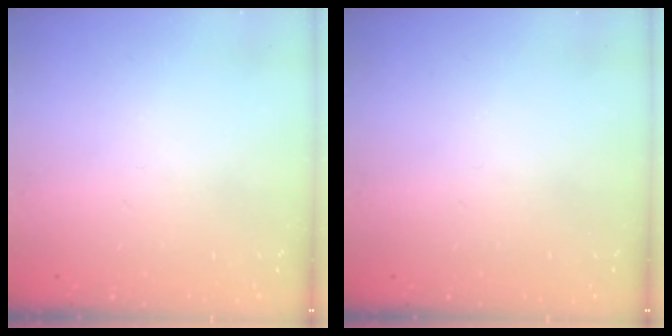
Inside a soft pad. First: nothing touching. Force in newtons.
{"total": 0.0}